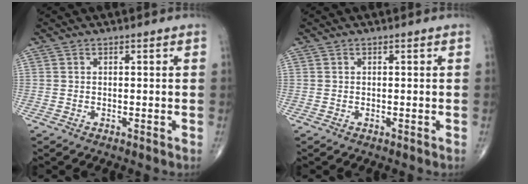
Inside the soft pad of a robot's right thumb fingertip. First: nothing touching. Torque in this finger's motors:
{"motor_torque": [0.10, -0.04, -0.06, 0.04, 0.02]}